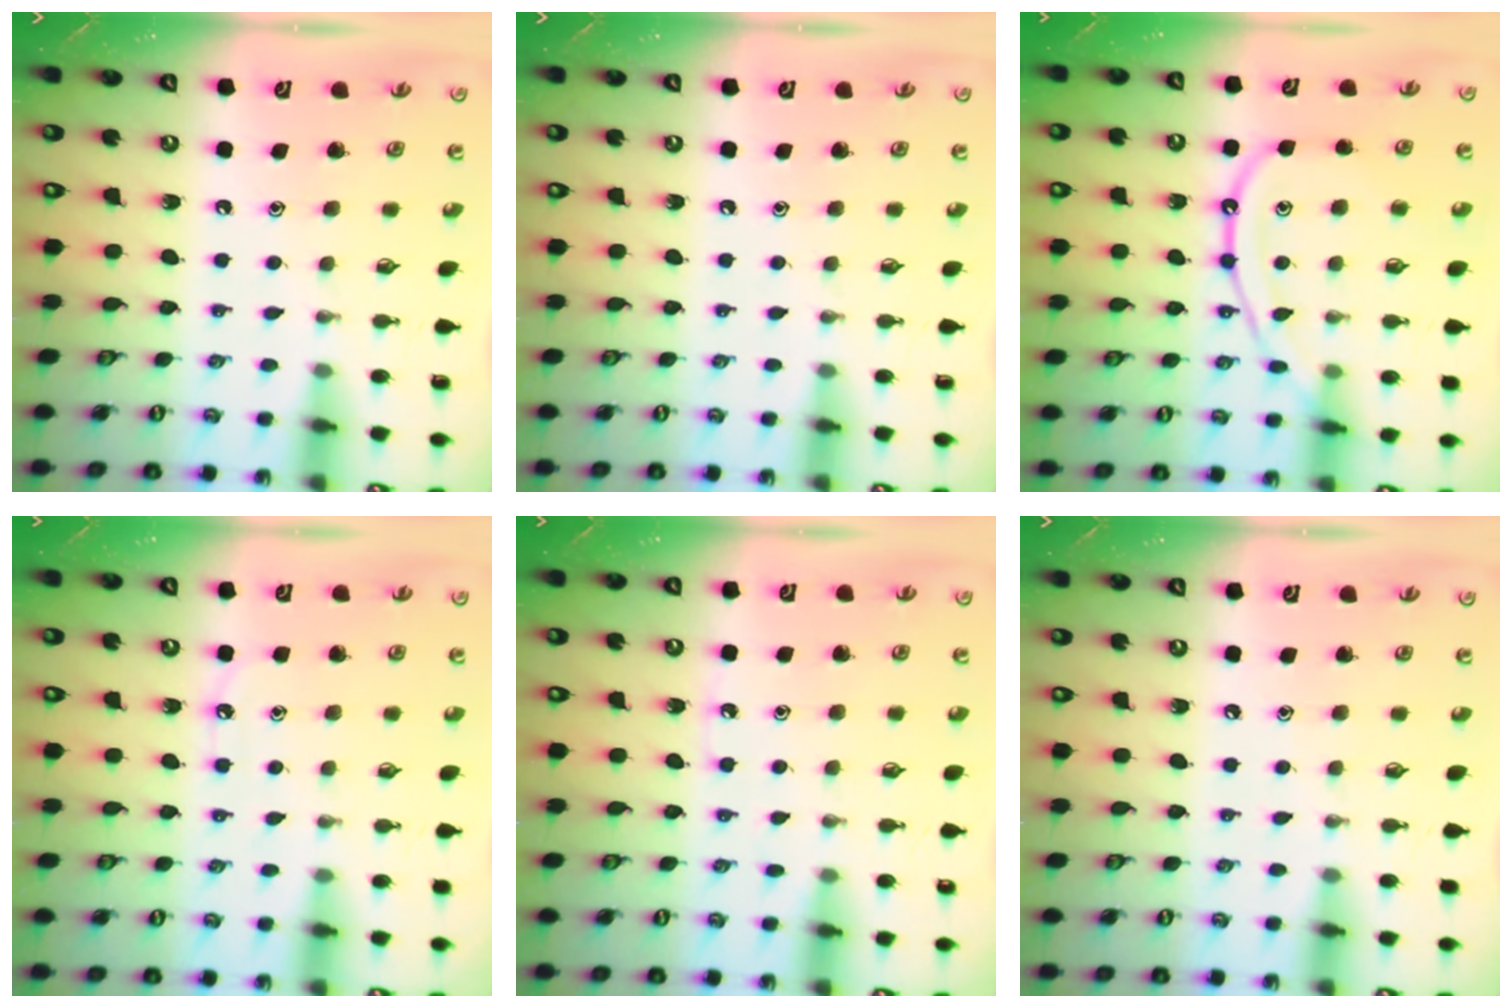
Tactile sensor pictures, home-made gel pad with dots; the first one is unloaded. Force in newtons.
{"total": 0.0}
{"total": 12.2, "press": 12.1, "slide": 0.8}
{"total": 4.2, "press": 4.1, "slide": 0.6}
{"total": 5.9, "press": 5.8, "slide": 0.7}
{"total": 1.0, "press": 1.0, "slide": 0.2}